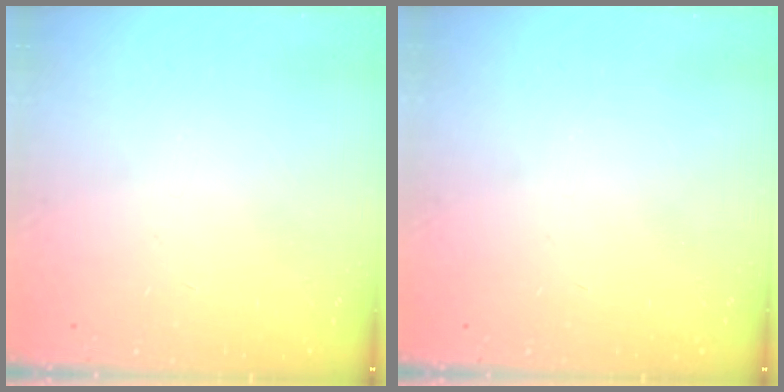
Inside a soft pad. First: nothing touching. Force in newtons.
{"total": 0.0}